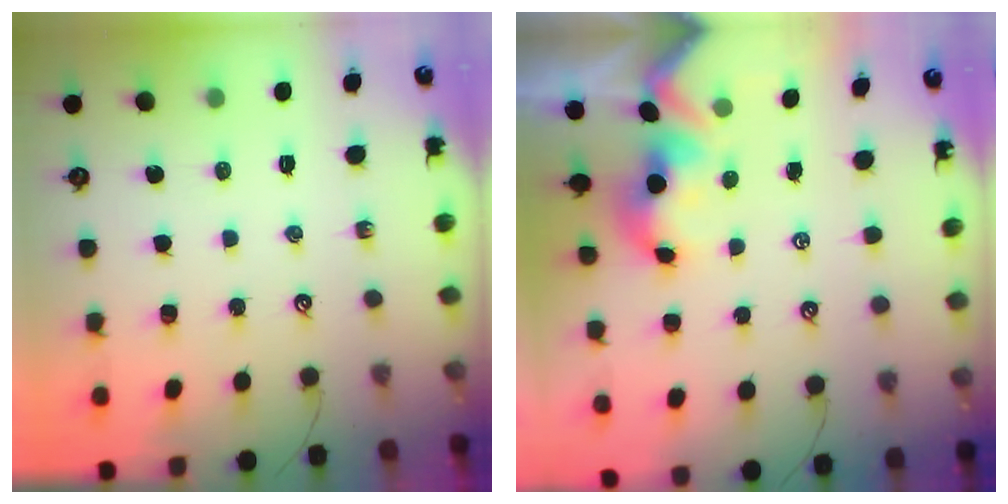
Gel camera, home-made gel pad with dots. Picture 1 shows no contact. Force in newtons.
{"total": 1.6, "press": 1.5, "slide": 0.7}